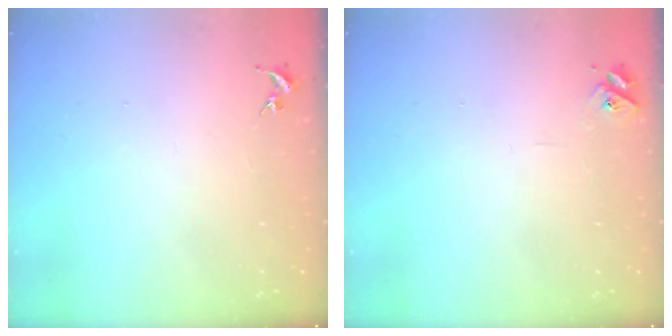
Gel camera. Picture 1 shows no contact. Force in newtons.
{"total": 3.2, "press": 3.2, "slide": 0.4}